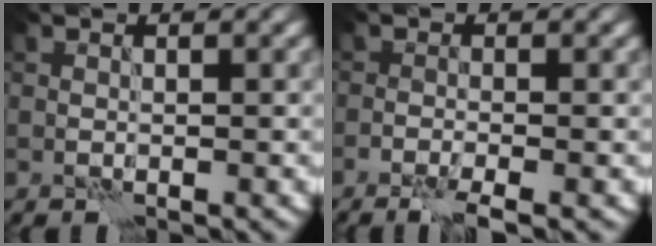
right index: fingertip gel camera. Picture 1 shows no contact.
{"total": 2.7, "force": [-1.8, 0.3, 2.0], "torque": [-0.039, -0.001, -0.039]}